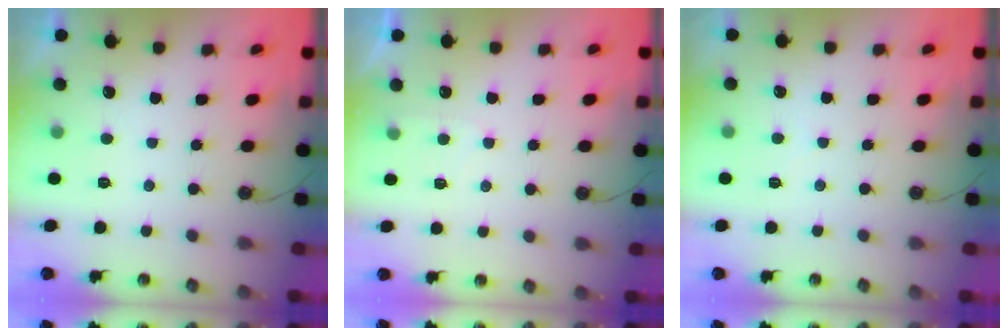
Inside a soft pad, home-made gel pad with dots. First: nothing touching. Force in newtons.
{"total": 3.6, "press": 3.5, "slide": 0.4}
{"total": 2.1, "press": 2.1, "slide": 0.4}